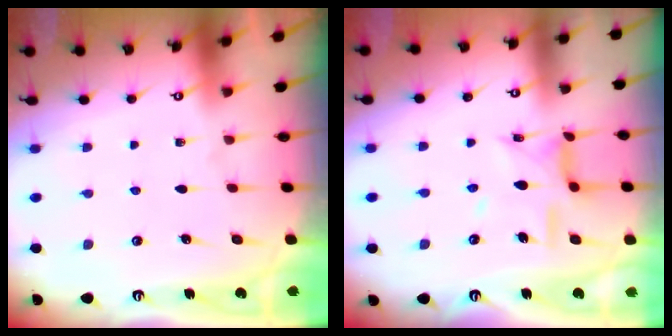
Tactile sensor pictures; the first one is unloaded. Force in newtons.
{"total": 11.2, "press": 11.2, "slide": 0.7}